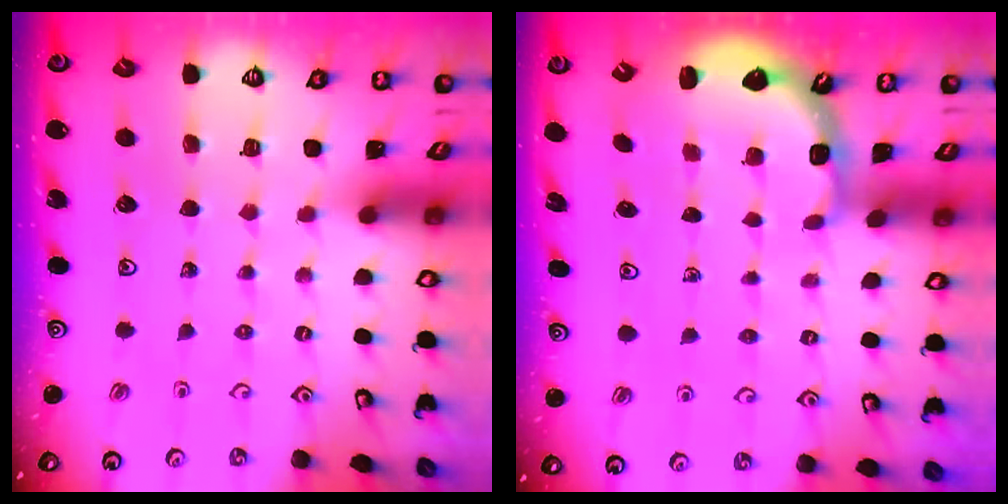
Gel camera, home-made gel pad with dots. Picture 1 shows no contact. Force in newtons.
{"total": 2.2, "press": 1.8, "slide": 1.3}